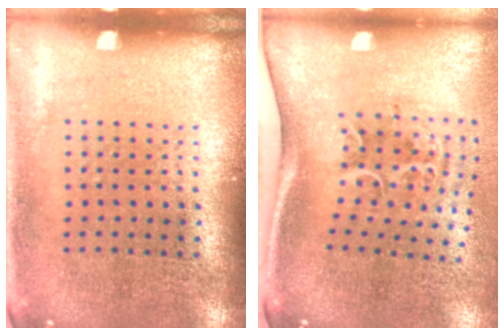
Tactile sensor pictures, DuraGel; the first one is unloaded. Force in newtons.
{"total": 2.3, "press": 1.4, "slide": 1.8}